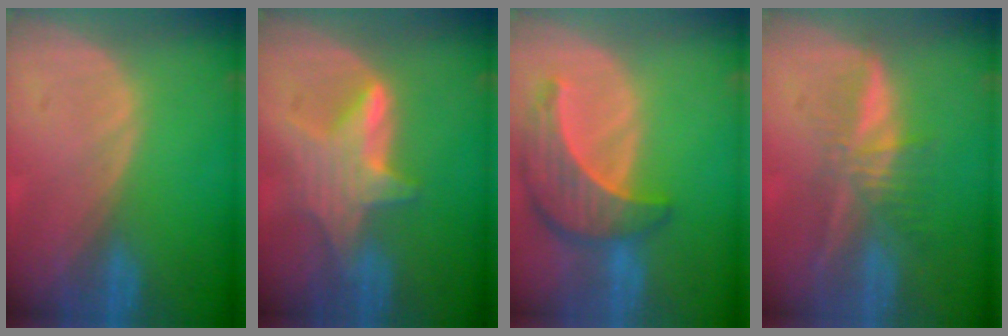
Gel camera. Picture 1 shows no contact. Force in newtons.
{"total": 6.6, "press": 6.6, "slide": 0.2}
{"total": 8.7, "press": 7.9, "slide": 3.7}
{"total": 6.1, "press": 5.4, "slide": 2.7}